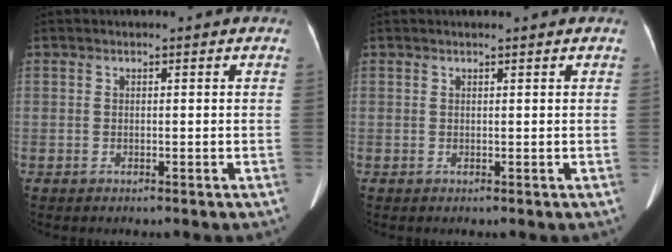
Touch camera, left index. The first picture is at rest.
{"total": 2.1, "force": [1.9, 0.0, 0.9], "torque": [-0.011, 0.015, 0.024]}